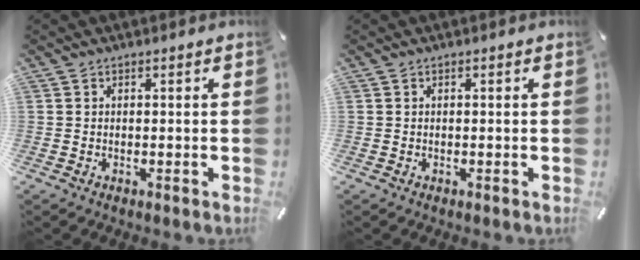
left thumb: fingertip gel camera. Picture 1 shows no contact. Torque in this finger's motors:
{"motor_torque": [0.01, 0.01, -0.06, 0.01, 0.00]}